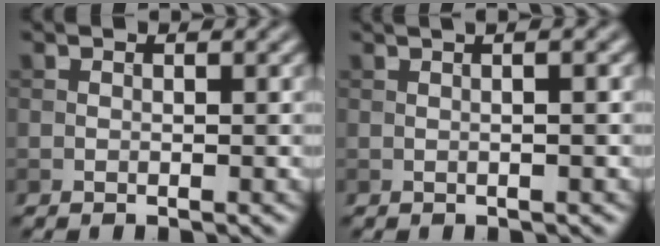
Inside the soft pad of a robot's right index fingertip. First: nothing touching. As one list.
[{"total": 5.2, "force": [1.8, 2.5, 4.1], "torque": [-0.014, 0.033, -0.012]}]